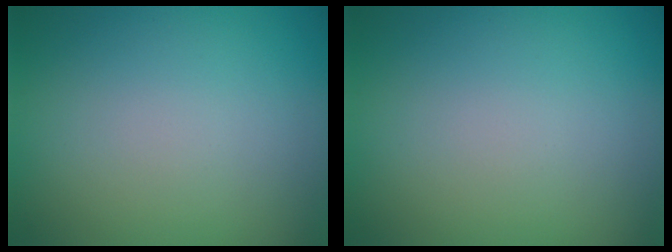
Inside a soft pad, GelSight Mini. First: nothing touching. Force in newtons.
{"total": 0.0}